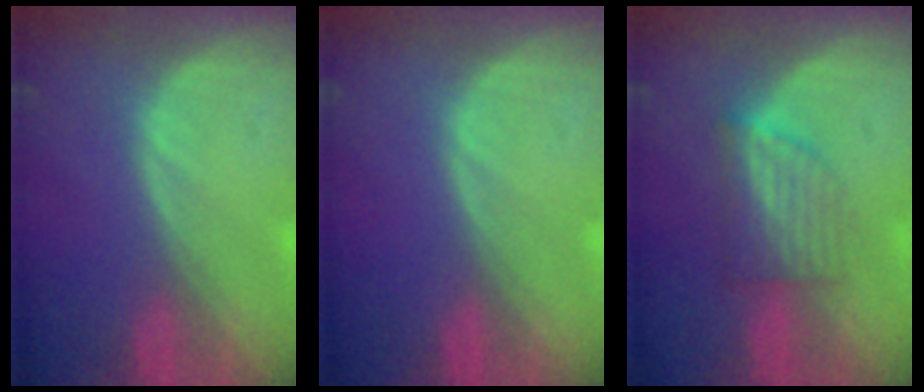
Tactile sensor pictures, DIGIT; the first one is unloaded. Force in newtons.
{"total": 0.0}
{"total": 6.1, "press": 5.4, "slide": 2.8}